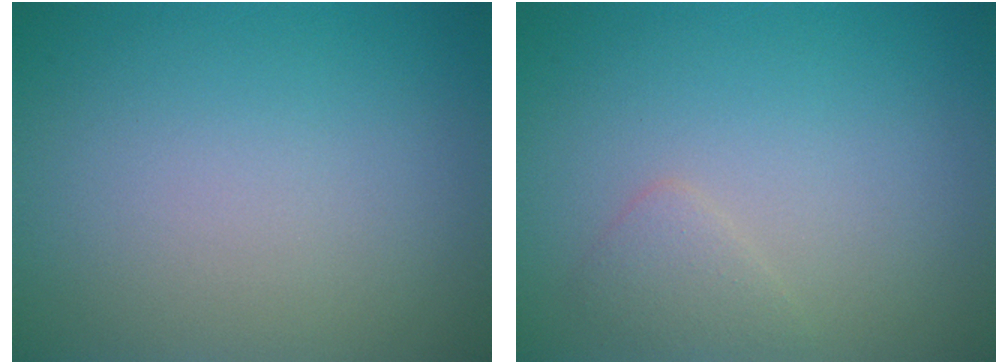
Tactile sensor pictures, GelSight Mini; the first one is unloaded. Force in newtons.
{"total": 1.2, "press": 1.2, "slide": 0.1}